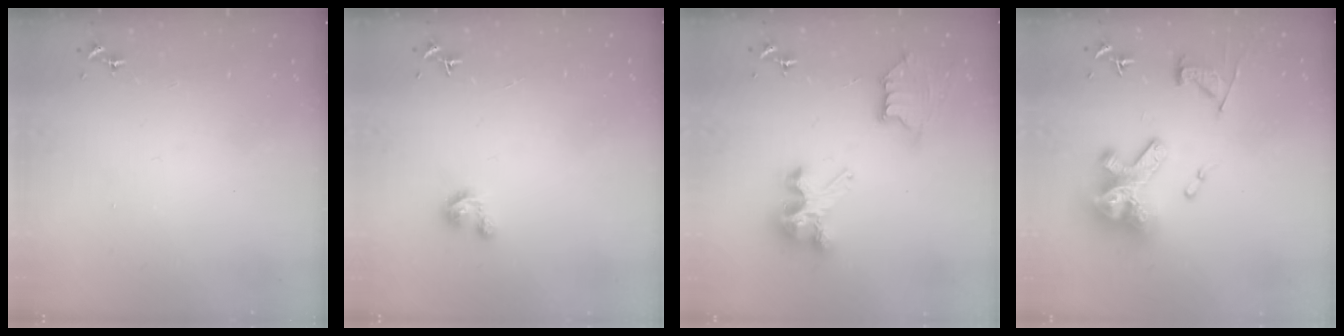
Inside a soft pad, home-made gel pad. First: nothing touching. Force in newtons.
{"total": 4.4, "press": 4.4, "slide": 0.4}
{"total": 11.0, "press": 11.0, "slide": 1.2}
{"total": 24.1, "press": 24.0, "slide": 2.3}